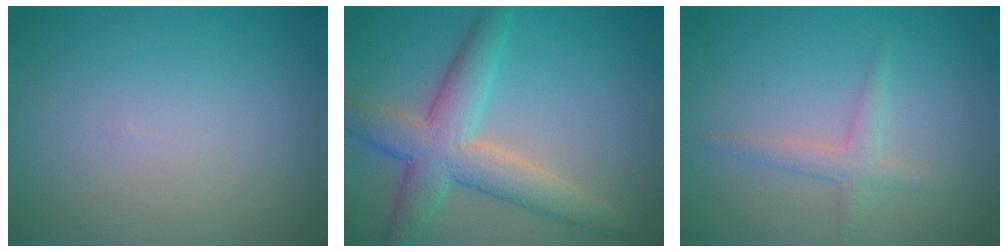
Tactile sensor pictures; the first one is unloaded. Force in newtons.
{"total": 6.2, "press": 6.2, "slide": 0.2}
{"total": 2.3, "press": 2.3, "slide": 0.1}